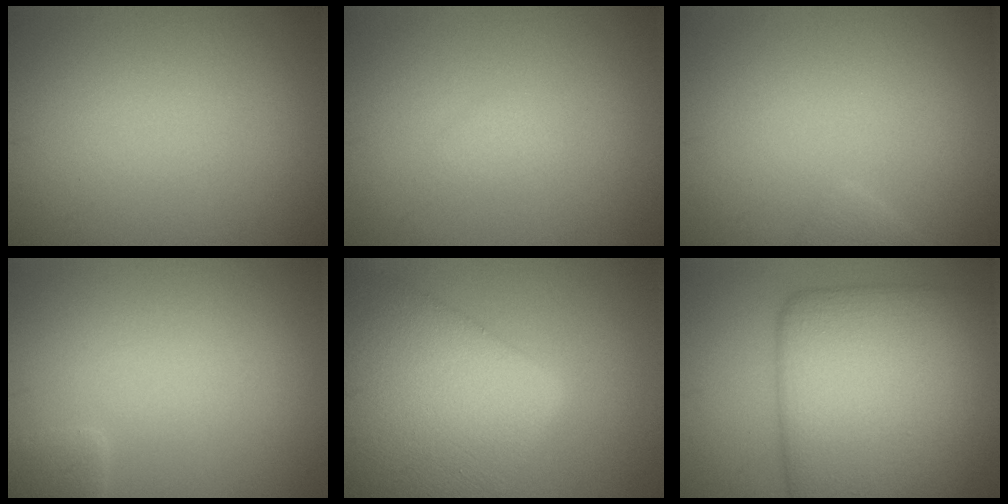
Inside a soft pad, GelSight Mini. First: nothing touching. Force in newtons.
{"total": 0.6, "press": 0.6, "slide": 0.0}
{"total": 1.0, "press": 1.0, "slide": 0.1}
{"total": 1.5, "press": 1.5, "slide": 0.1}
{"total": 14.7, "press": 14.7, "slide": 0.5}
{"total": 11.3, "press": 11.2, "slide": 0.5}